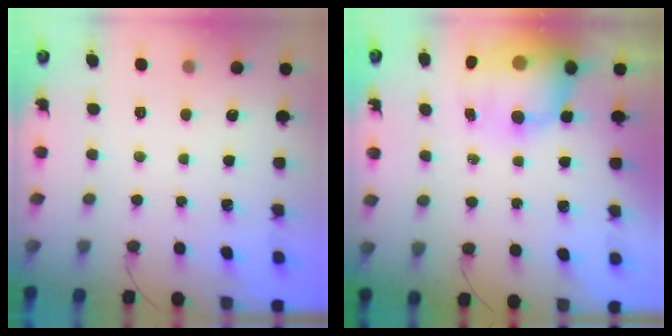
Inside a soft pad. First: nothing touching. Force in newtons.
{"total": 15.1, "press": 14.7, "slide": 3.7}